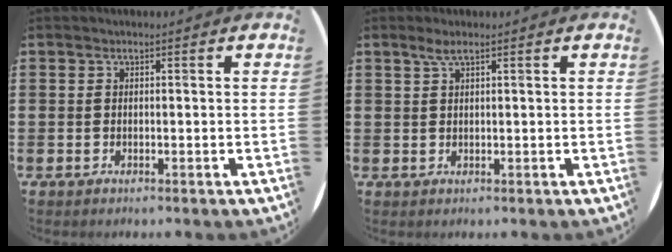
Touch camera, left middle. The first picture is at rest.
{"total": 1.8, "force": [1.0, 0.1, 1.5], "torque": [-0.031, 0.002, 0.018]}